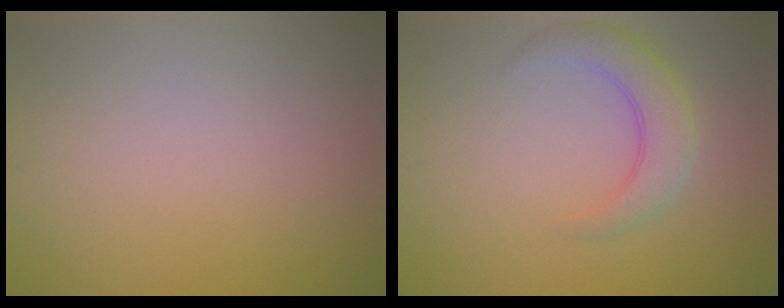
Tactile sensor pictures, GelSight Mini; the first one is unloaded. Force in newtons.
{"total": 3.8, "press": 3.8, "slide": 0.1}